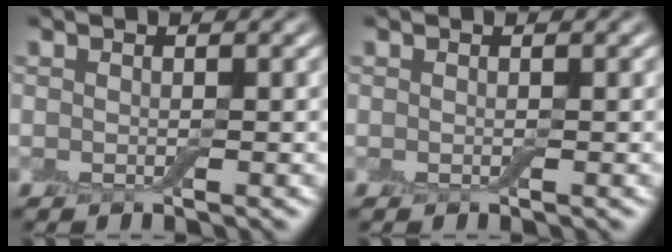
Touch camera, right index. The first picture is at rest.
{"total": 0.0}